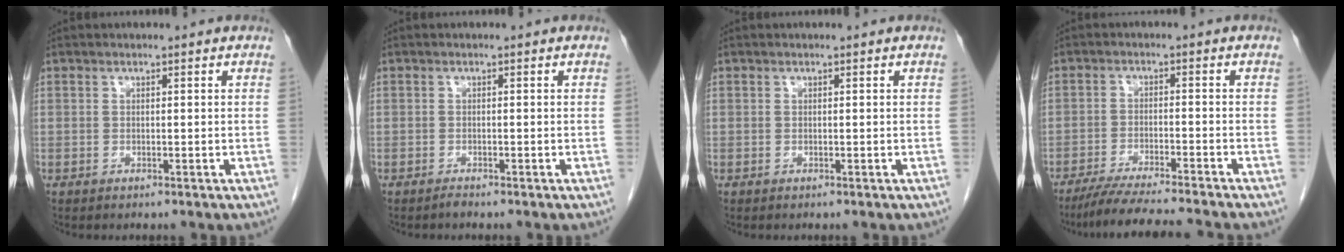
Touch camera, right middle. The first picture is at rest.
{"total": 0.6, "force": [-0.5, -0.1, 0.1], "torque": [-0.005, -0.001, -0.010]}
{"total": 0.0}
{"total": 11.2, "force": [-10.0, -0.7, 5.1], "torque": [-0.068, -0.022, -0.157]}